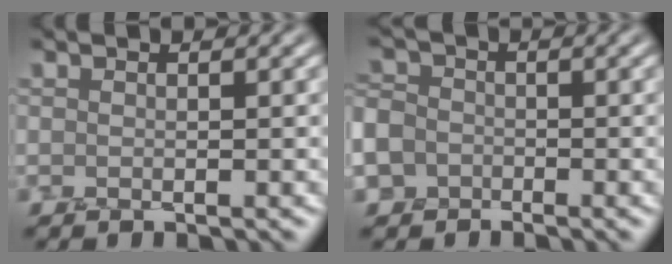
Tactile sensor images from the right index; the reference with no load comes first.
{"total": 6.2, "force": [-2.9, 5.3, 1.3], "torque": [-0.042, -0.003, -0.073]}